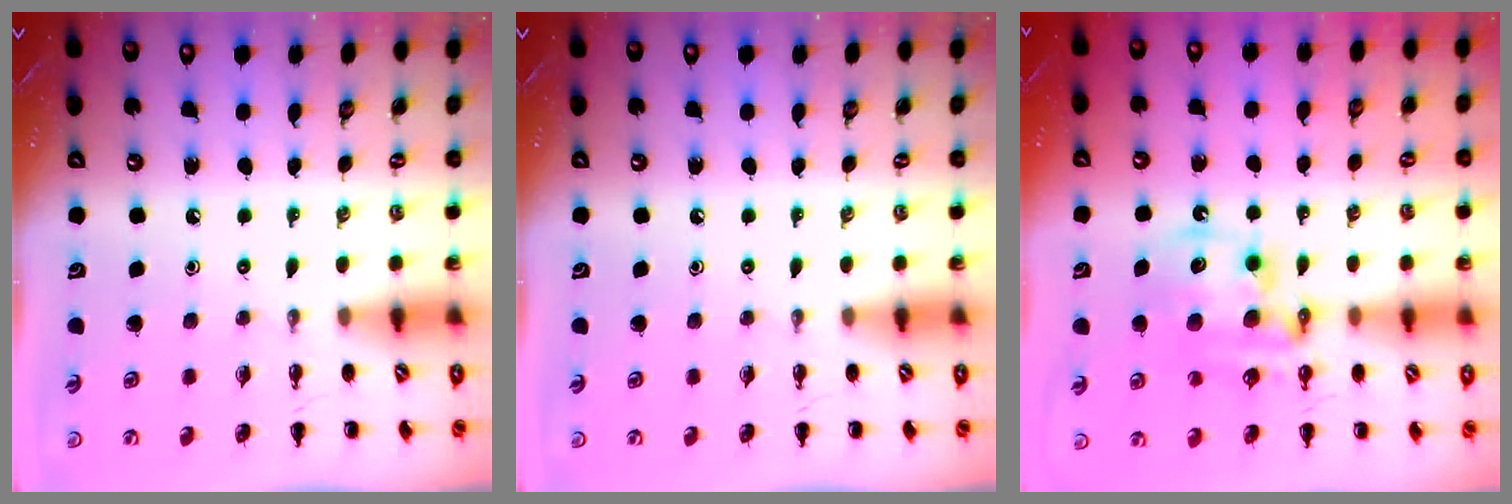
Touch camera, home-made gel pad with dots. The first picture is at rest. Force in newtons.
{"total": 0.0}
{"total": 11.2, "press": 10.9, "slide": 2.9}